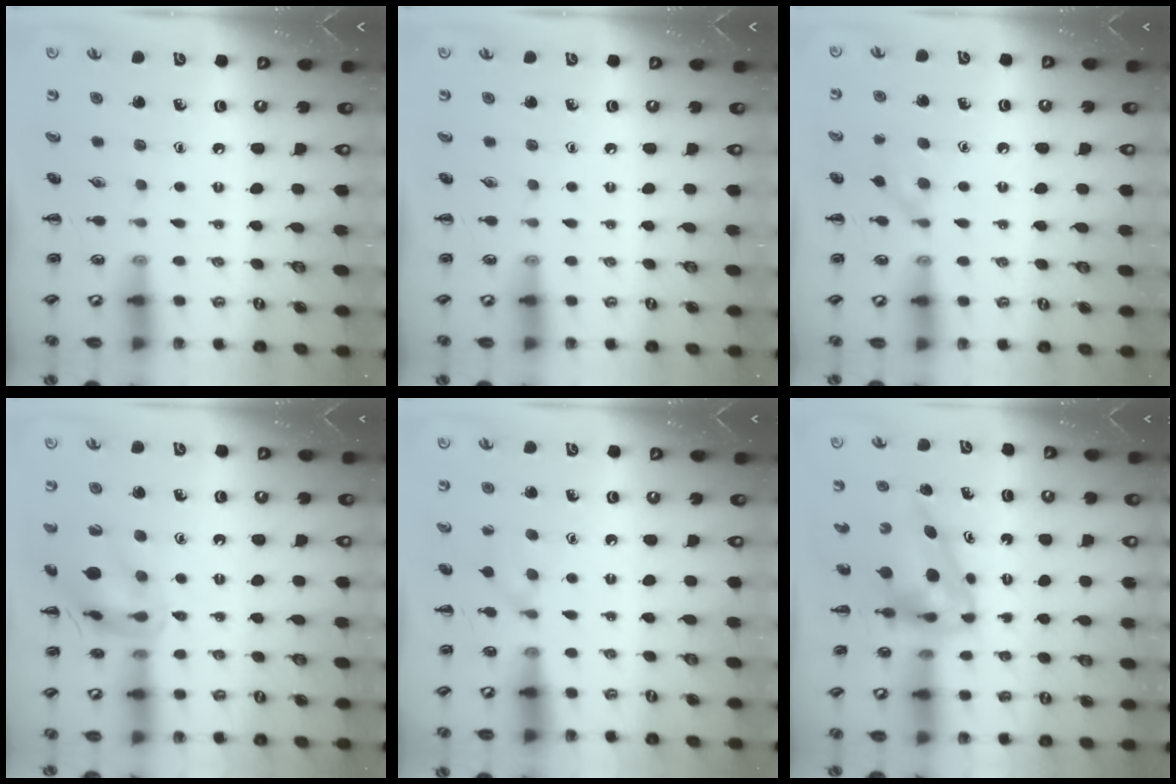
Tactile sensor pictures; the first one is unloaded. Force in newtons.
{"total": 0.0}
{"total": 6.7, "press": 6.5, "slide": 1.9}
{"total": 14.6, "press": 14.5, "slide": 1.6}
{"total": 6.6, "press": 6.4, "slide": 1.7}
{"total": 6.1, "press": 5.9, "slide": 1.3}